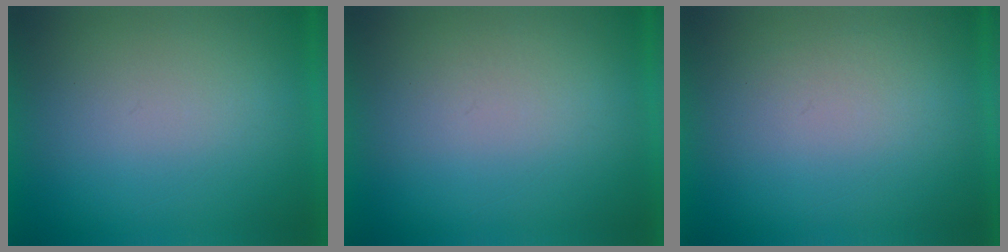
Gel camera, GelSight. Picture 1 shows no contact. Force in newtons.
{"total": 1.2}
{"total": 1.0}